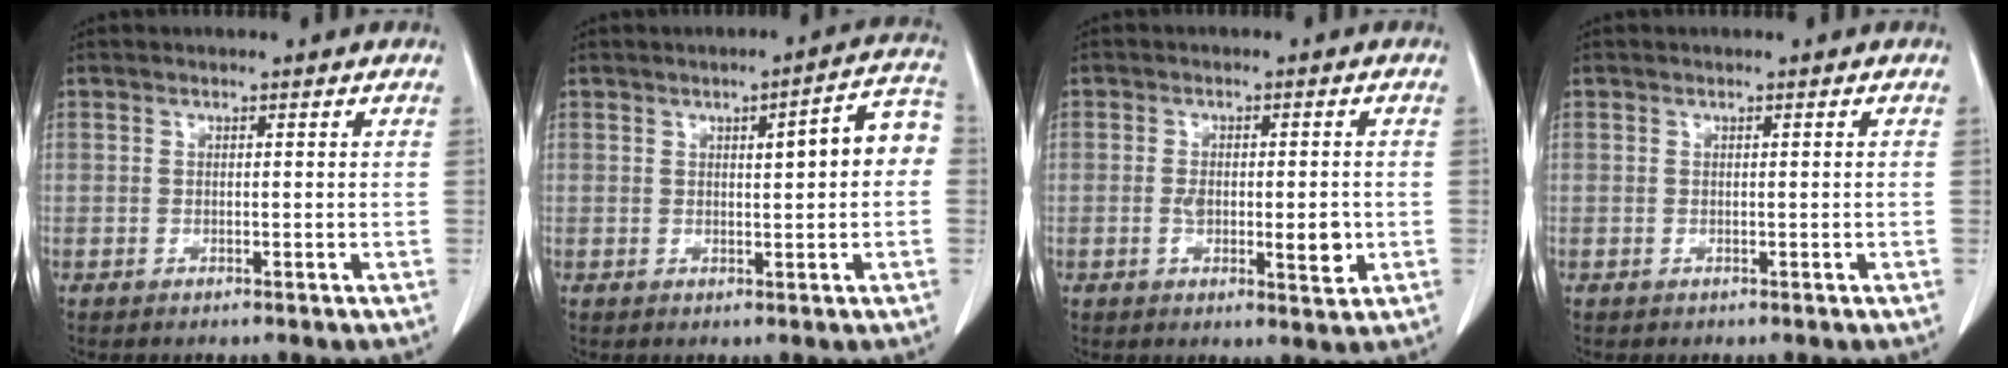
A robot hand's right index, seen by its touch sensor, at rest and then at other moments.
{"total": 6.9, "force": [0.8, 1.2, 6.8], "torque": [-0.084, 0.025, 0.007]}
{"total": 6.0, "force": [-1.2, 2.1, 5.5], "torque": [-0.087, -0.006, -0.016]}
{"total": 0.0}